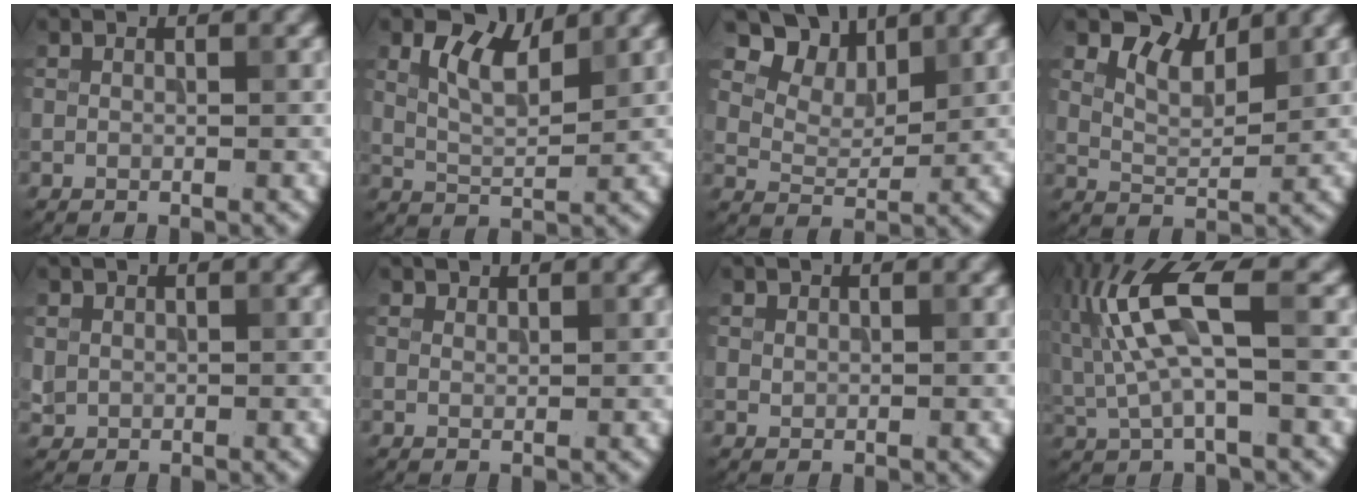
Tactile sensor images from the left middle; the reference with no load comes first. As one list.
[{"total": 4.7, "force": [2.5, 2.1, 3.5], "torque": [-0.070, 0.005, 0.046]}, {"total": 6.0, "force": [4.2, 3.2, 2.8], "torque": [-0.052, -0.001, 0.075]}, {"total": 4.2, "force": [3.0, 1.8, 2.3], "torque": [-0.048, 0.002, 0.053]}, {"total": 1.0, "force": [0.4, 1.0, 0.0], "torque": [0.004, -0.004, 0.011]}, {"total": 0.8, "force": [0.8, 0.2, 0.1], "torque": [0.001, -0.001, 0.016]}, {"total": 0.6, "force": [0.4, 0.4, 0.1], "torque": [0.003, -0.002, 0.010]}, {"total": 7.8, "force": [1.5, 2.4, 7.3], "torque": [-0.159, 0.013, 0.023]}]